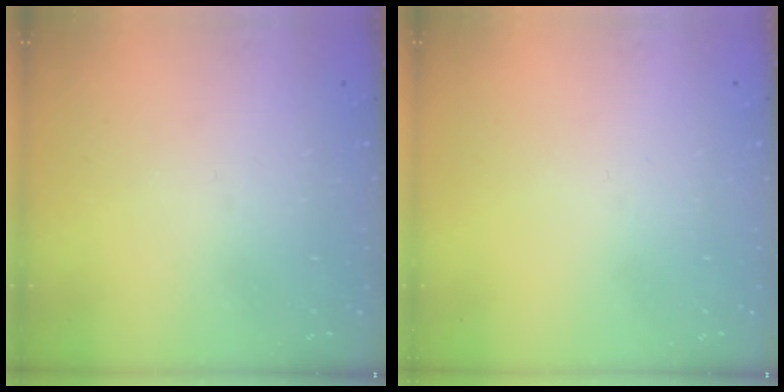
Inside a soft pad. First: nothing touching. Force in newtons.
{"total": 0.0}